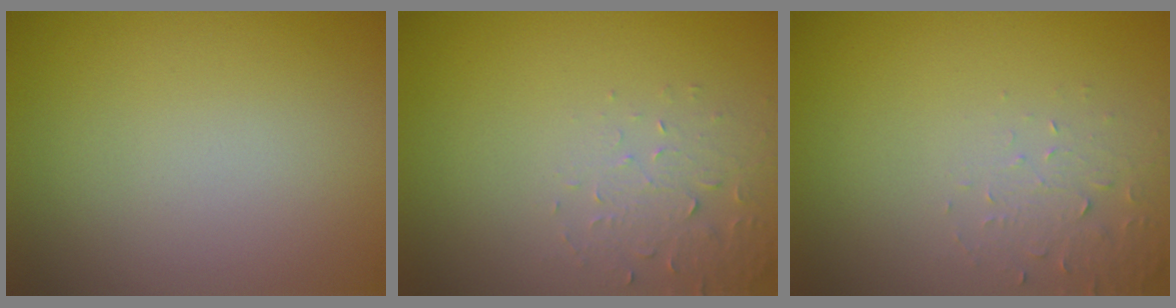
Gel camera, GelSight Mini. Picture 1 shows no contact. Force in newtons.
{"total": 2.2, "press": 2.2, "slide": 0.4}
{"total": 1.9, "press": 1.8, "slide": 0.4}